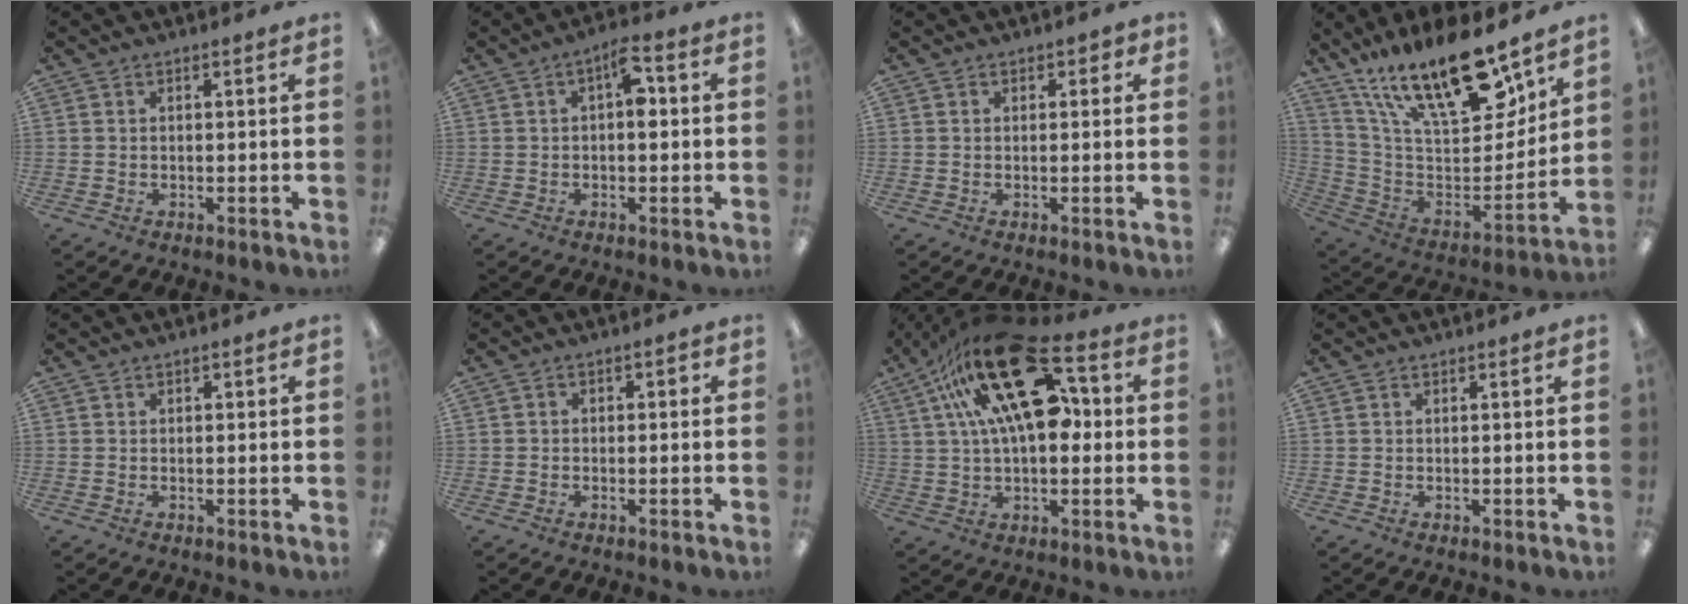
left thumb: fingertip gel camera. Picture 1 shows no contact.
{"total": 5.9, "force": [0.9, 2.9, 5.0], "torque": [-0.072, 0.007, 0.010]}
{"total": 1.3, "force": [0.3, 1.1, 0.7], "torque": [-0.006, 0.001, 0.002]}
{"total": 24.6, "force": [17.6, 8.7, 14.9], "torque": [-0.253, -0.110, 0.304]}
{"total": 0.0}
{"total": 1.9, "force": [-1.4, 1.1, 0.8], "torque": [-0.011, 0.009, -0.027]}
{"total": 26.7, "force": [10.7, 13.4, 20.4], "torque": [-0.340, -0.039, 0.180]}
{"total": 0.0}